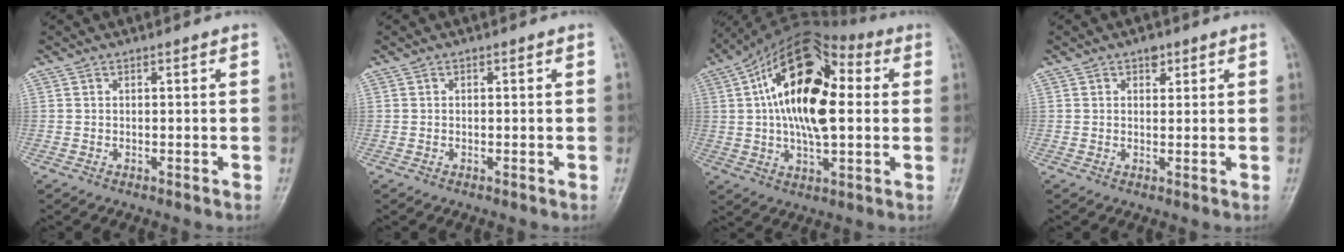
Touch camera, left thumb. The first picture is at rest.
{"total": 0.0}
{"total": 20.1, "force": [3.0, 9.9, 17.2], "torque": [-0.280, 0.022, 0.040]}
{"total": 2.1, "force": [1.2, 1.4, 1.0], "torque": [-0.001, -0.003, 0.015]}